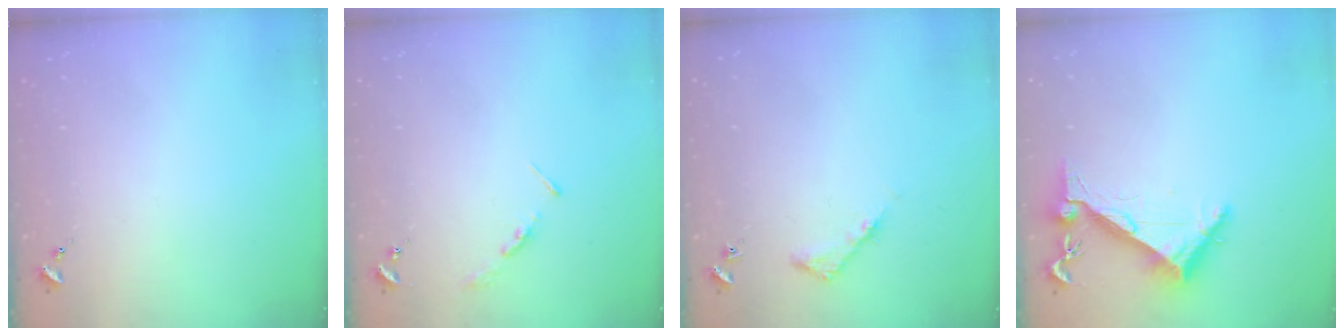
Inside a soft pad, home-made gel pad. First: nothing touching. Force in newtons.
{"total": 3.5, "press": 3.5, "slide": 0.3}
{"total": 4.3, "press": 4.3, "slide": 0.4}
{"total": 6.4, "press": 6.4, "slide": 0.5}